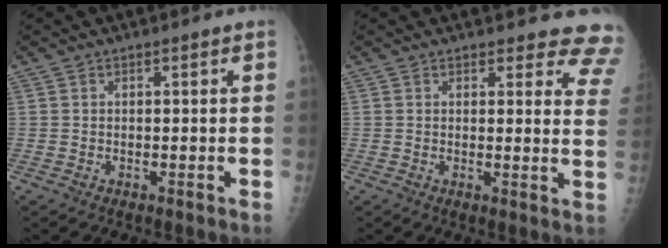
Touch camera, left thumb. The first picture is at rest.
{"total": 10.4, "force": [9.7, 3.5, 1.4], "torque": [0.043, -0.063, 0.071]}